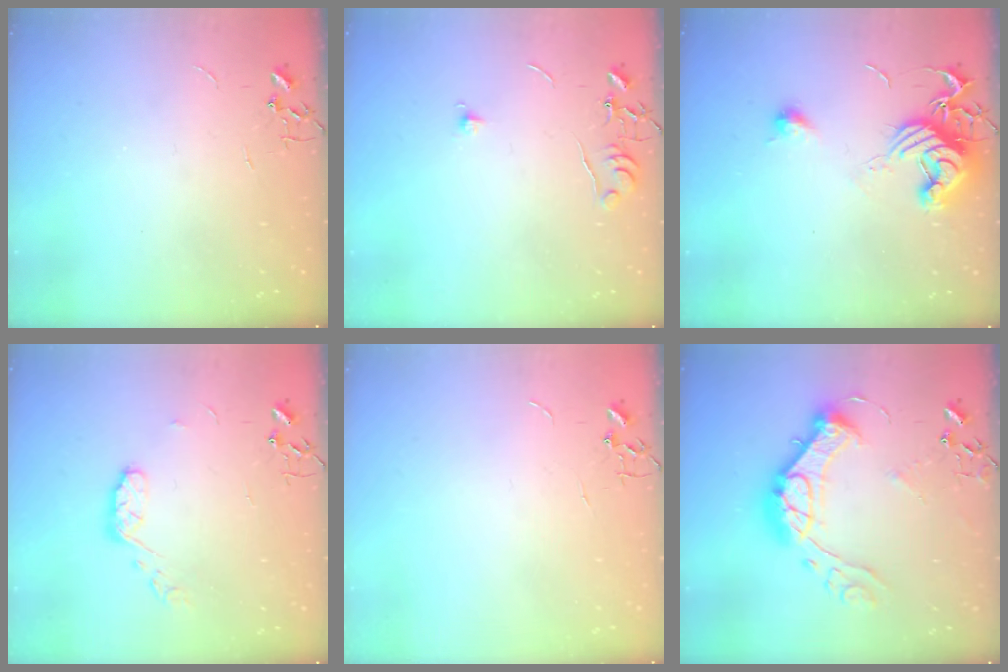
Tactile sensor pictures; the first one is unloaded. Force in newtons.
{"total": 6.1, "press": 6.0, "slide": 0.6}
{"total": 14.2, "press": 14.2, "slide": 0.8}
{"total": 7.5, "press": 7.4, "slide": 0.5}
{"total": 0.0}
{"total": 20.0, "press": 19.9, "slide": 1.5}